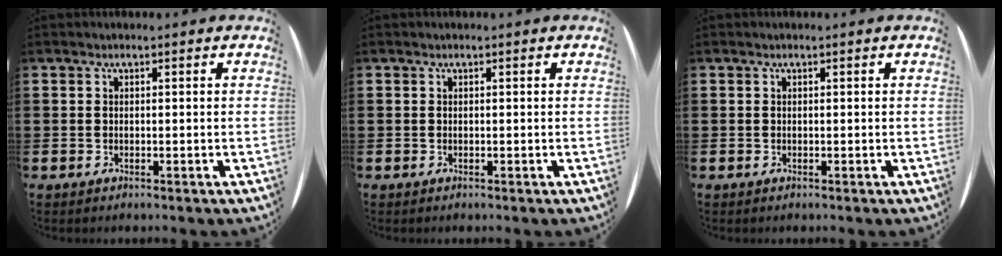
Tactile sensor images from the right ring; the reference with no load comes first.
{"total": 0.0}
{"total": 0.0}